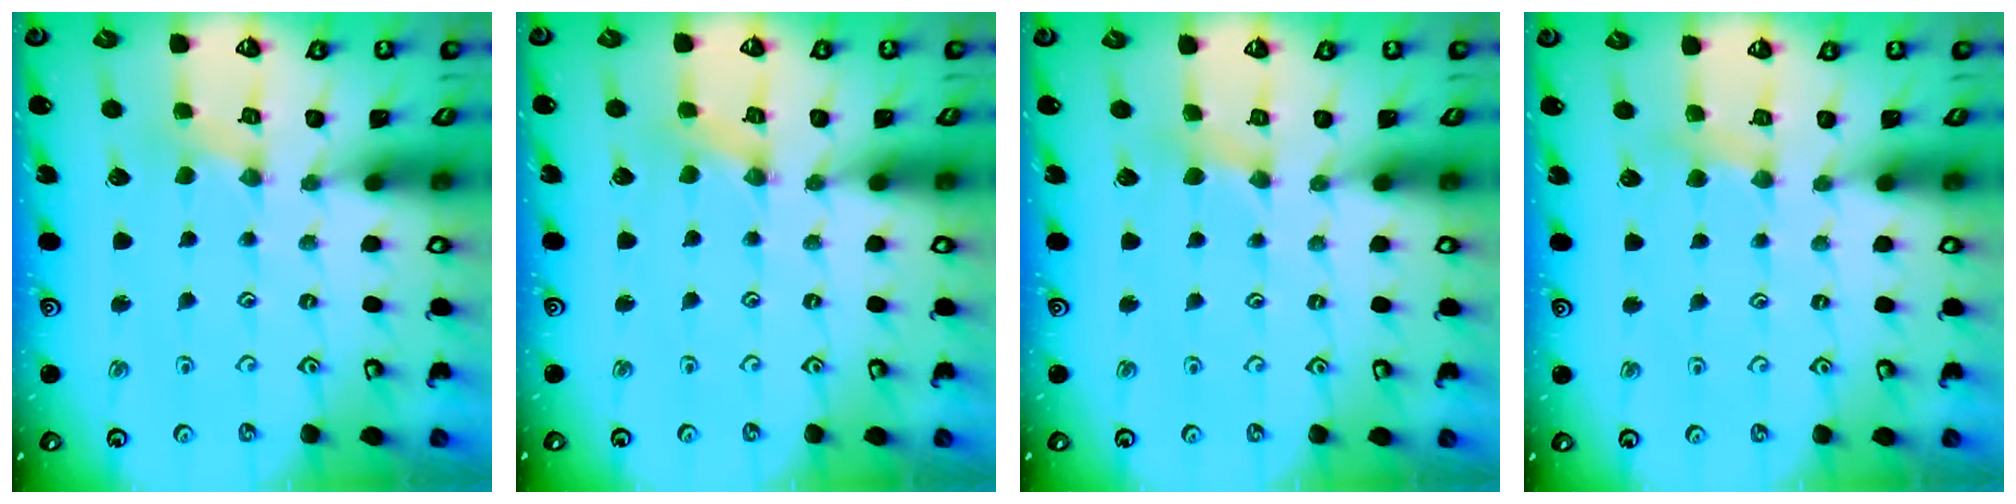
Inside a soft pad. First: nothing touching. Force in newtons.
{"total": 0.0}
{"total": 2.4, "press": 2.3, "slide": 0.5}
{"total": 3.8, "press": 3.8, "slide": 0.6}